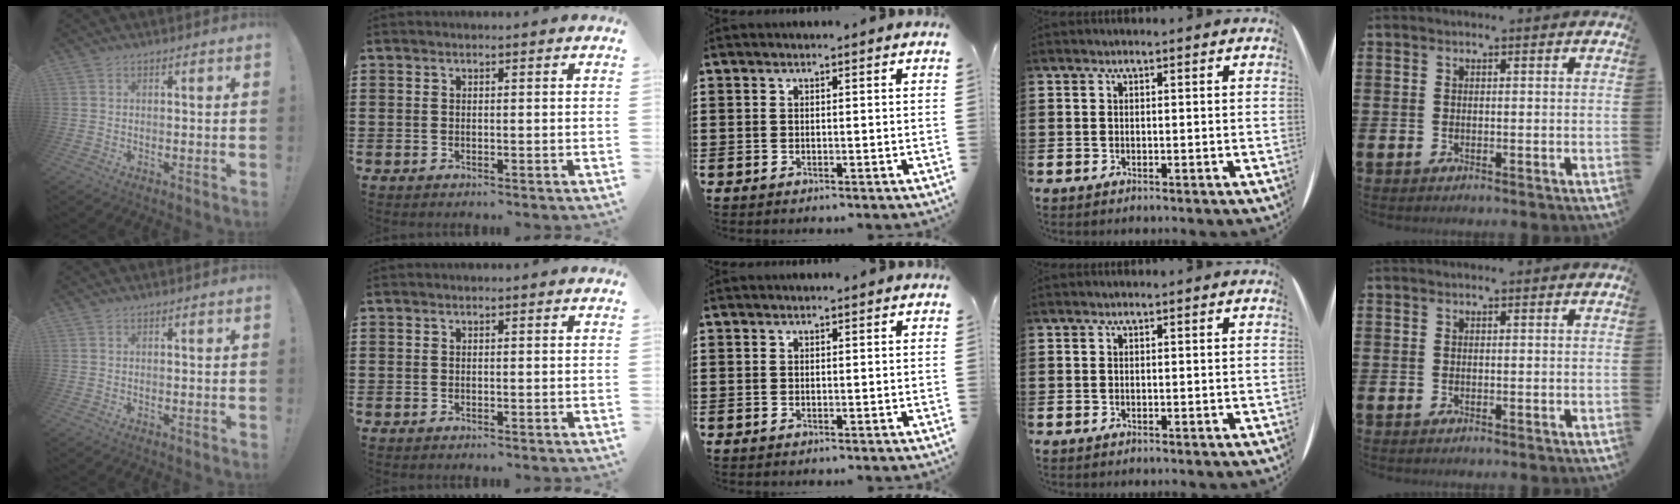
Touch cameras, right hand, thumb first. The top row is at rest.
{}